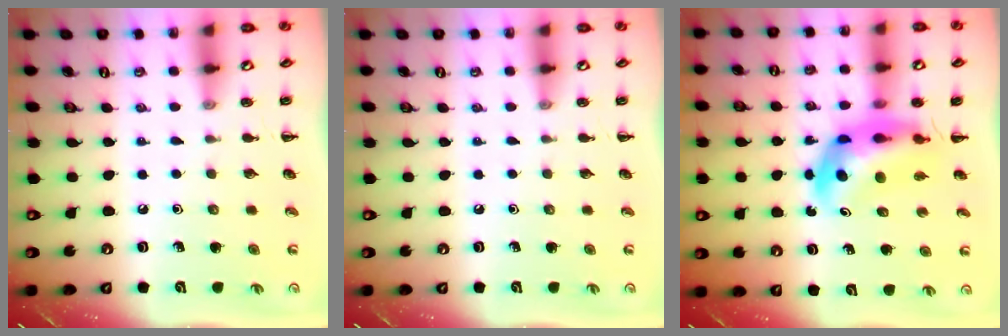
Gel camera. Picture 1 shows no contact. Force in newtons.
{"total": 0.0}
{"total": 7.2, "press": 6.8, "slide": 2.4}